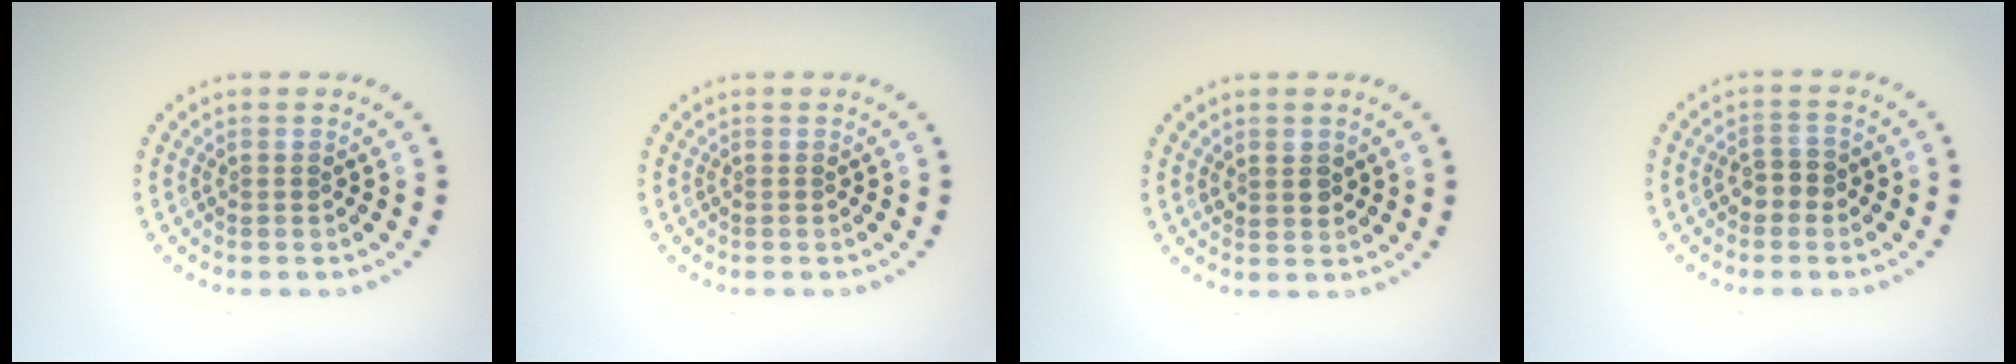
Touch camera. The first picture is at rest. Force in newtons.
{"total": 0.0}
{"total": 1.5, "press": 1.4, "slide": 0.6}
{"total": 1.9, "press": 1.7, "slide": 0.7}